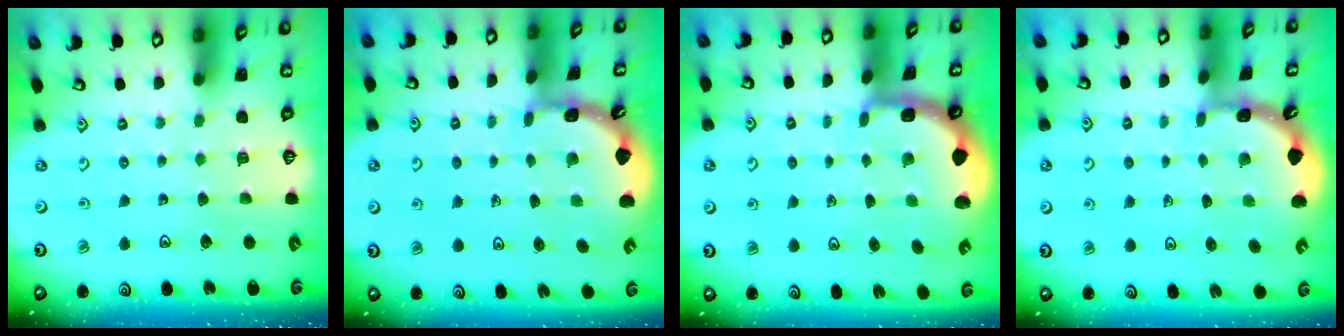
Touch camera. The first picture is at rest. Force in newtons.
{"total": 1.8, "press": 1.8, "slide": 0.1}
{"total": 2.3, "press": 2.2, "slide": 0.7}
{"total": 1.6, "press": 1.6, "slide": 0.1}